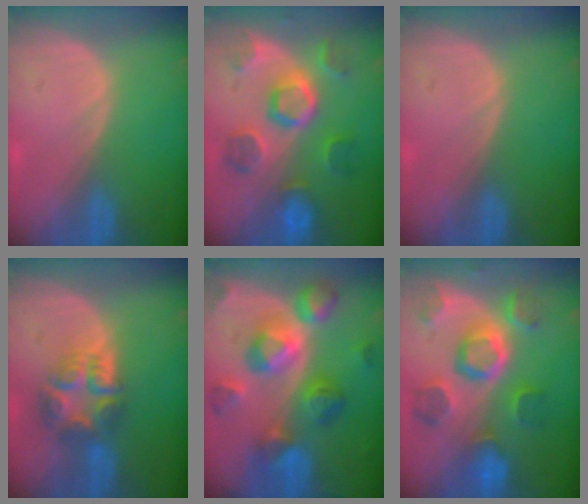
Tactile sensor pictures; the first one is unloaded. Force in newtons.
{"total": 9.1, "press": 9.0, "slide": 1.4}
{"total": 0.0}
{"total": 7.8, "press": 6.8, "slide": 3.8}
{"total": 11.4, "press": 11.4, "slide": 0.9}
{"total": 10.9, "press": 9.7, "slide": 4.9}